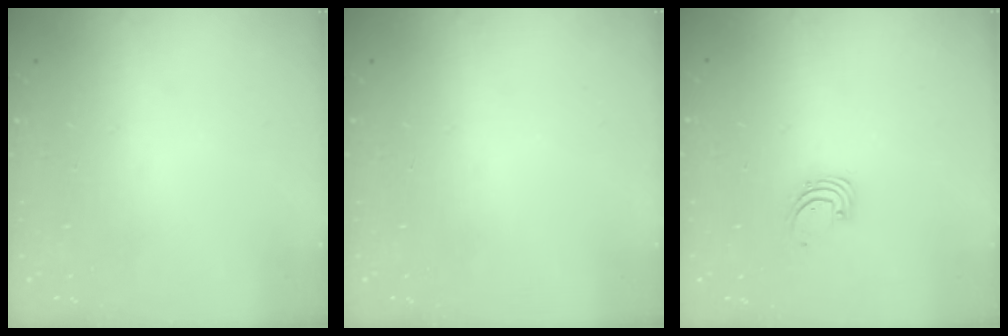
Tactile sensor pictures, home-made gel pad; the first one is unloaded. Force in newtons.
{"total": 0.0}
{"total": 1.4, "press": 1.4, "slide": 0.1}